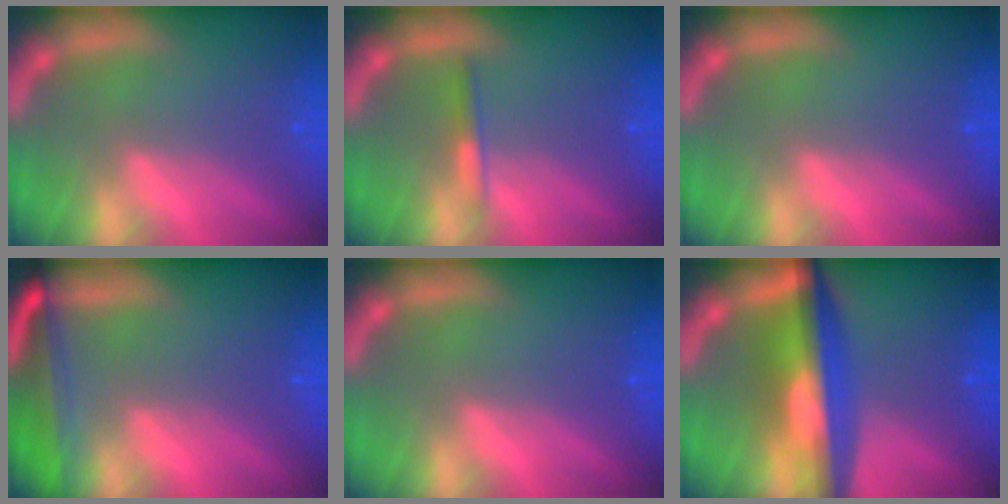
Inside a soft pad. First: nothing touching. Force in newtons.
{"total": 1.4}
{"total": 0.0}
{"total": 6.6}
{"total": 0.0}
{"total": 9.6}